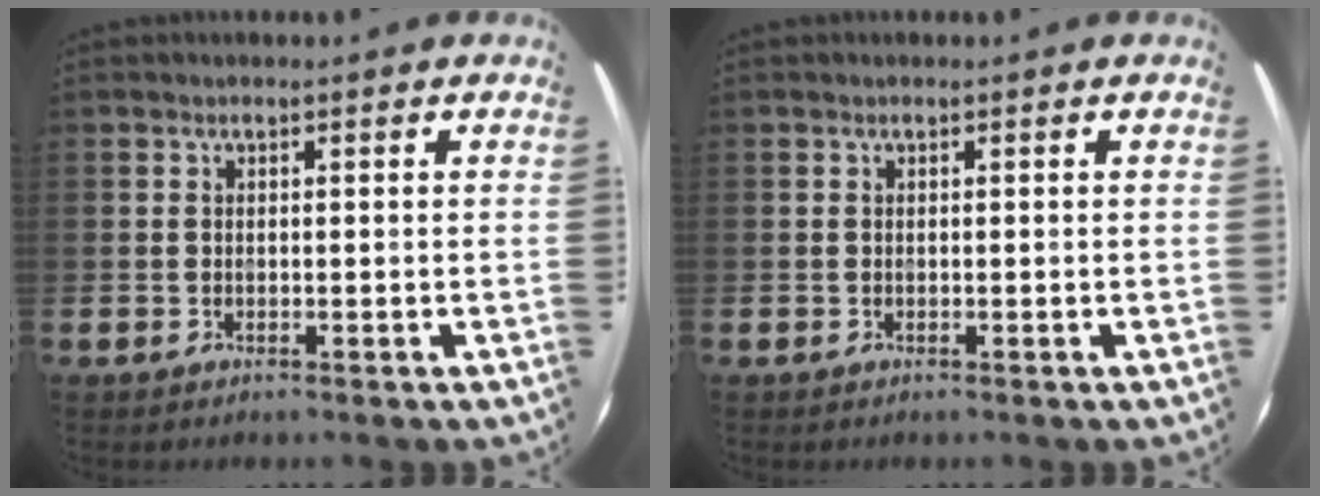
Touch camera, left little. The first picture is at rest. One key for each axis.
{"total": 0.0}